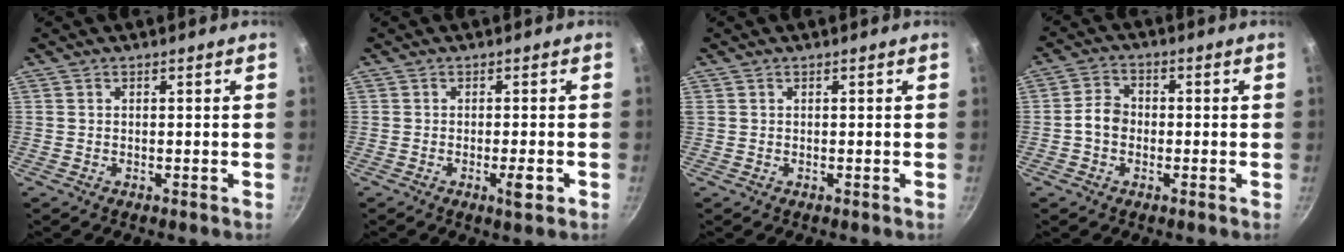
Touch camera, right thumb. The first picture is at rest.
{"total": 3.3, "force": [-1.1, 0.8, 3.0], "torque": [-0.042, 0.006, -0.016]}
{"total": 0.0}
{"total": 4.6, "force": [-0.8, 3.7, 2.5], "torque": [-0.027, 0.021, -0.023]}